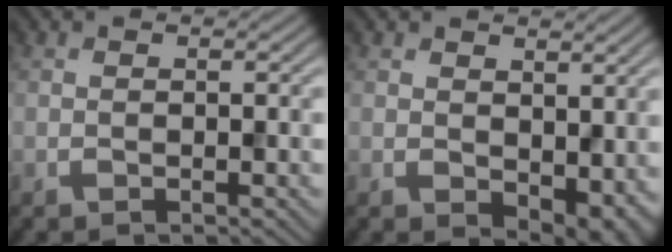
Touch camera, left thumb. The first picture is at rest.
{"total": 5.2, "force": [0.6, 3.4, 3.9], "torque": [-0.063, -0.021, 0.021]}